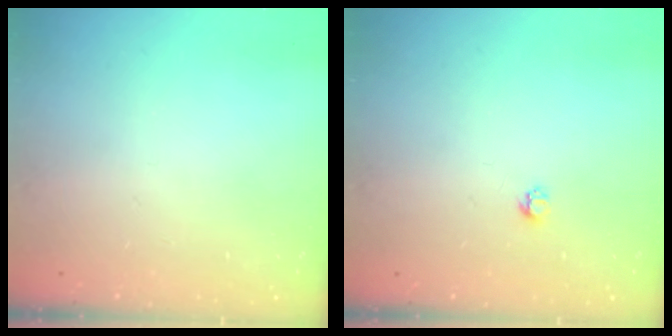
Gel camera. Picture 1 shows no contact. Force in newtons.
{"total": 2.7, "press": 2.7, "slide": 0.4}